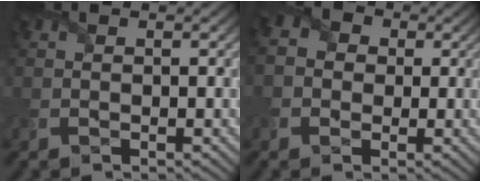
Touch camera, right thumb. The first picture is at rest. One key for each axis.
{"total": 4.2, "fx": 0.1, "fy": 3.8, "fz": 1.7, "tx": -0.056, "ty": 0.006, "tz": -0.007}